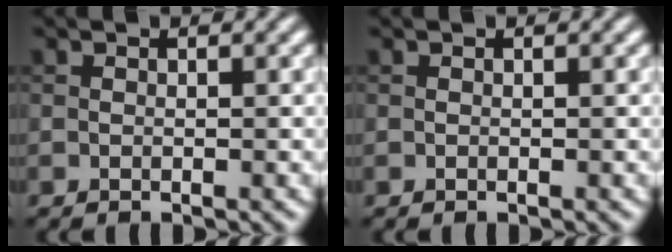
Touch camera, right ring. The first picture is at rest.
{"total": 0.0}